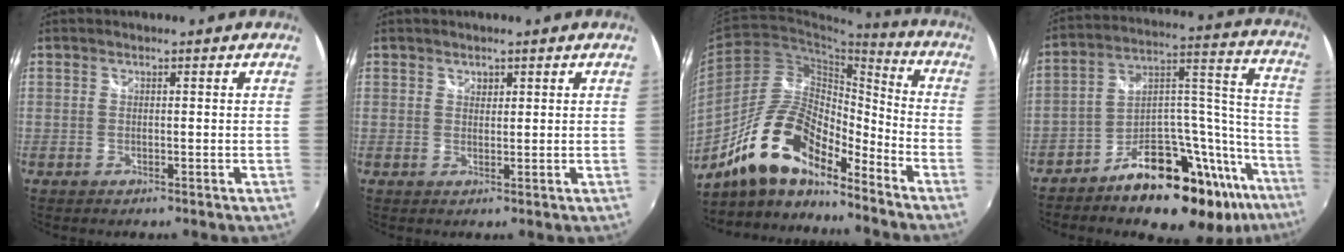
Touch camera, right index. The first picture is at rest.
{"total": 1.1, "force": [0.8, 0.9, 0.1], "torque": [0.002, 0.002, 0.012]}
{"total": 16.8, "force": [-12.5, 5.6, 9.8], "torque": [-0.188, 0.004, -0.236]}
{"total": 25.9, "force": [-18.5, 10.0, 15.2], "torque": [-0.164, 0.051, -0.266]}